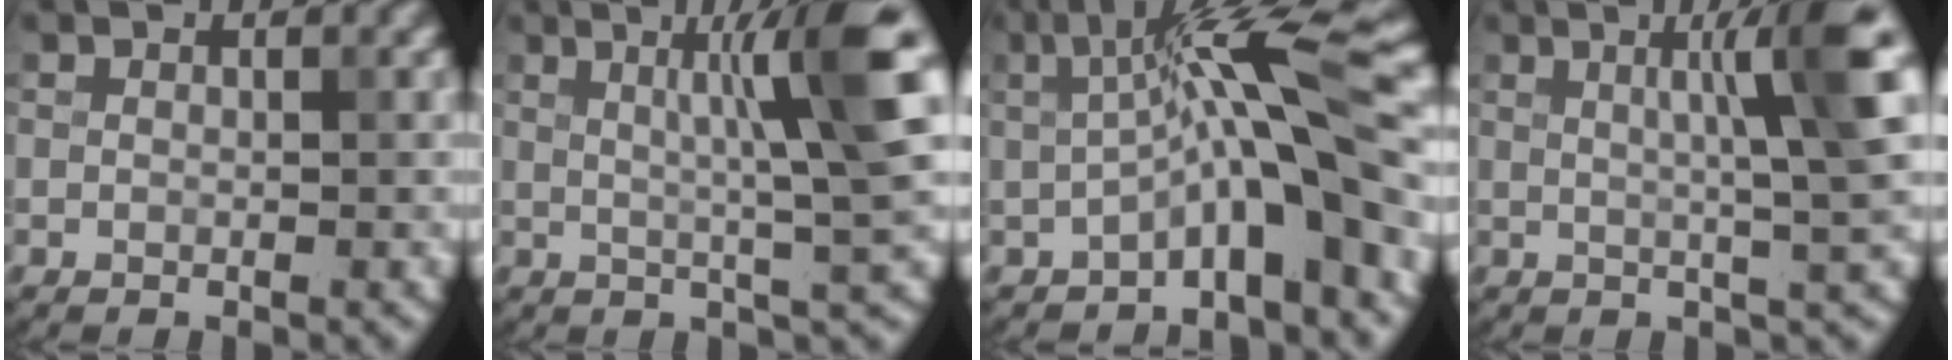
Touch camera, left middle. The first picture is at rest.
{"total": 8.1, "force": [2.1, 0.8, 7.8], "torque": [-0.108, 0.014, 0.034]}
{"total": 8.7, "force": [-0.6, 1.3, 8.6], "torque": [-0.122, 0.023, -0.016]}
{"total": 7.0, "force": [1.8, 0.8, 6.7], "torque": [-0.087, 0.017, 0.027]}